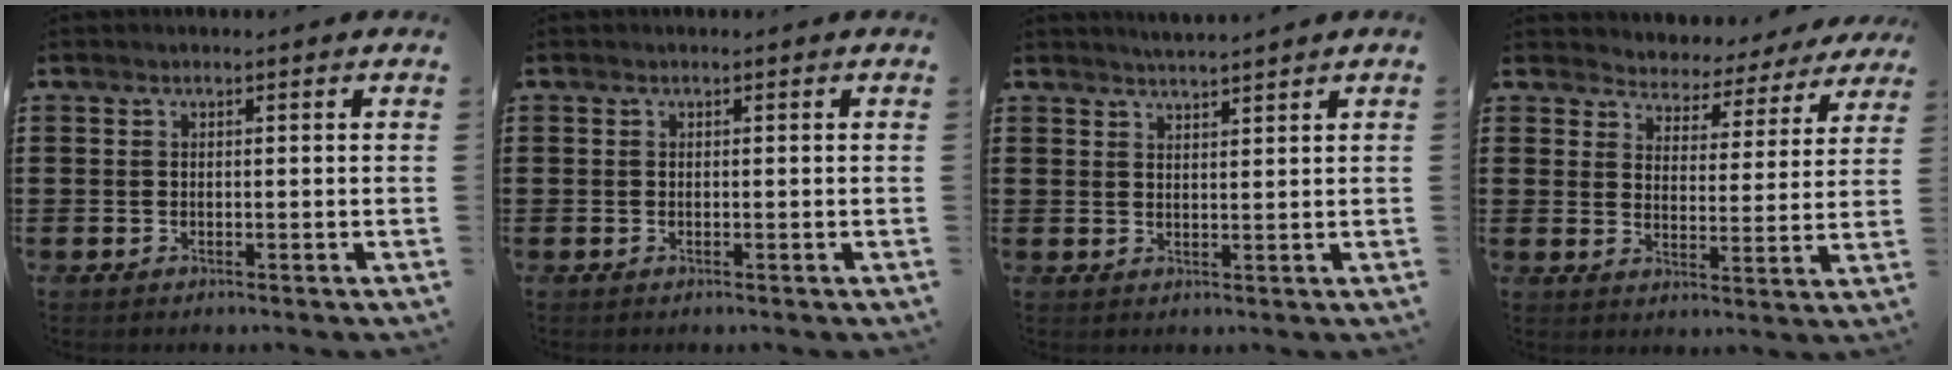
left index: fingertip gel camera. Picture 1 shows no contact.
{"total": 0.0}
{"total": 2.1, "force": [2.1, -0.4, 0.0], "torque": [-0.006, -0.005, 0.040]}
{"total": 3.7, "force": [3.6, 0.6, -0.6], "torque": [-0.015, -0.029, 0.058]}